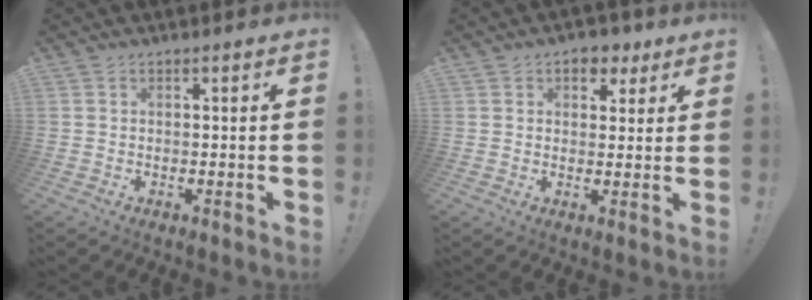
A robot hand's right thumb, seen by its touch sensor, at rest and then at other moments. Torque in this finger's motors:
{"motor_torque": [0.24, 1.39, 0.28, 0.09, 0.01]}